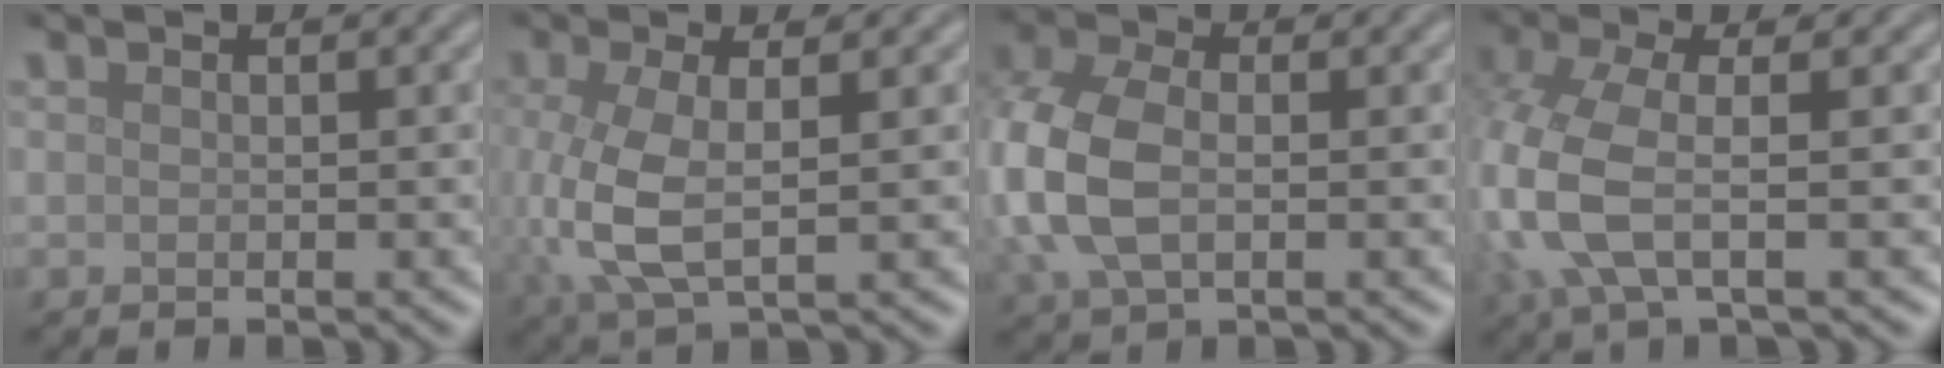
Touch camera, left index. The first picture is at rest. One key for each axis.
{"total": 5.6, "fx": -0.1, "fy": 2.4, "fz": 5.1, "tx": -0.129, "ty": -0.006, "tz": -0.001}
{"total": 7.5, "fx": -0.2, "fy": 4.9, "fz": 5.7, "tx": -0.162, "ty": 0.002, "tz": -0.010}
{"total": 5.7, "fx": -1.2, "fy": 2.2, "fz": 5.2, "tx": -0.143, "ty": -0.007, "tz": -0.027}